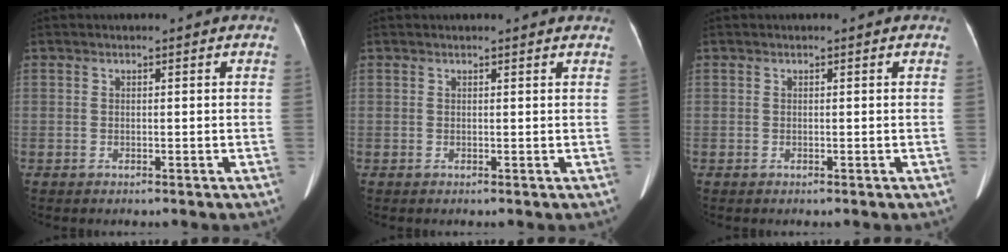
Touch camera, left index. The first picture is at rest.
{"total": 3.2, "force": [3.0, 0.4, 0.8], "torque": [-0.014, 0.013, 0.026]}
{"total": 0.0}